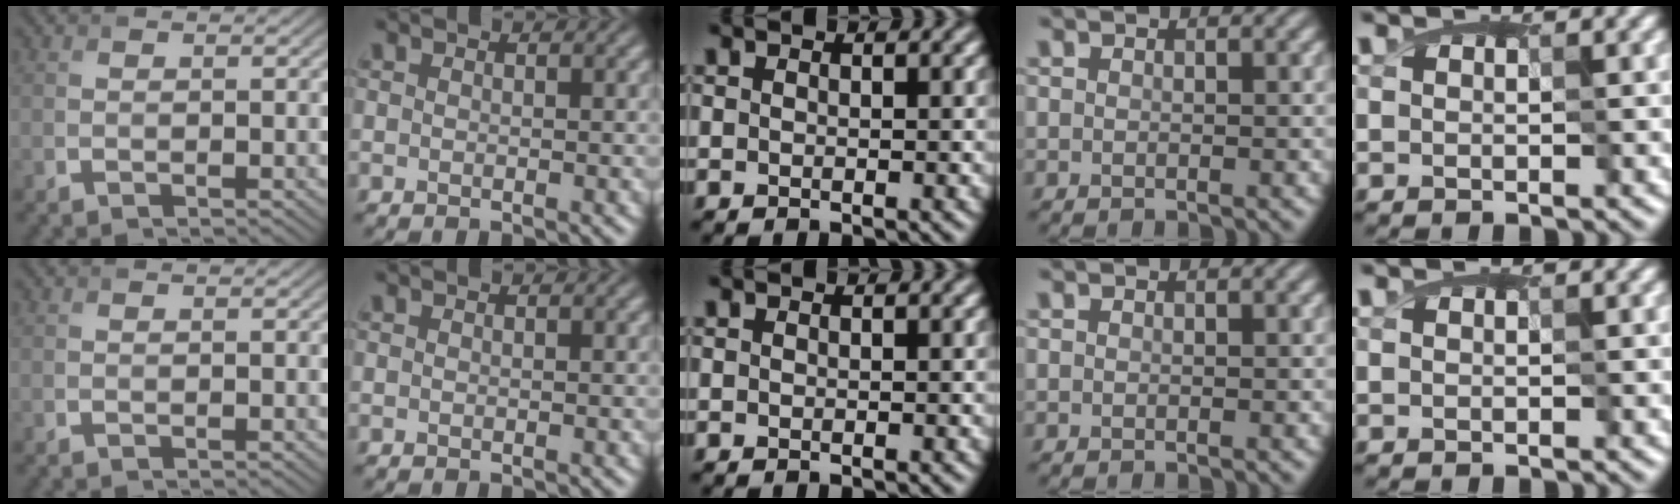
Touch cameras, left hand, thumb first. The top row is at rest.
{}